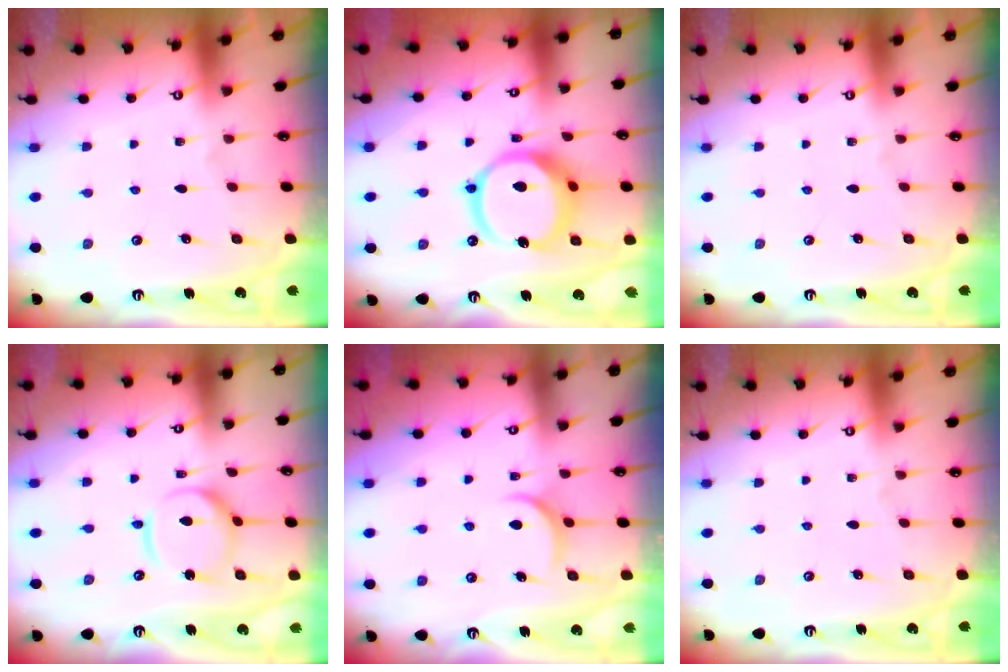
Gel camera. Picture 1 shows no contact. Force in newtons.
{"total": 15.9, "press": 15.7, "slide": 2.2}
{"total": 0.0}
{"total": 10.7, "press": 10.7, "slide": 1.1}
{"total": 6.1, "press": 6.1, "slide": 0.7}
{"total": 0.0}